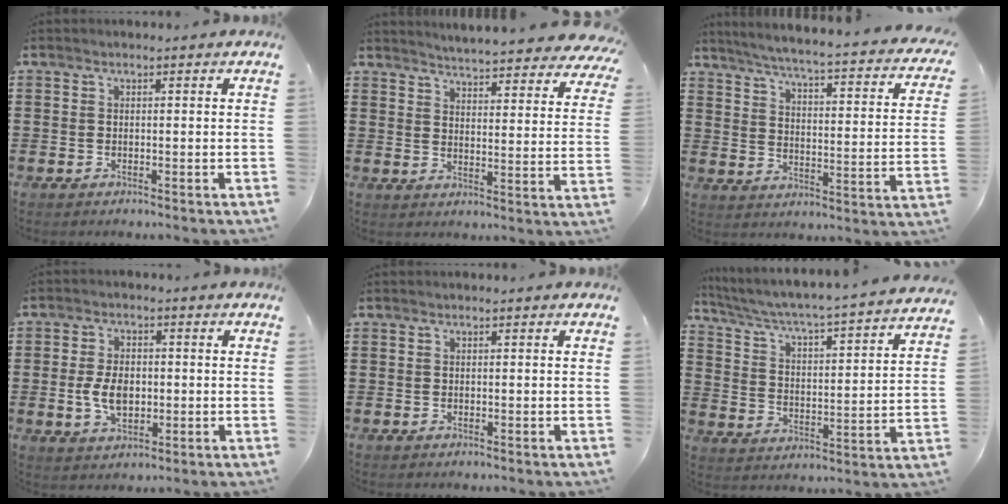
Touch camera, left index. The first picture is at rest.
{"total": 4.7, "force": [4.6, -0.6, 0.7], "torque": [-0.029, -0.039, 0.077]}
{"total": 4.1, "force": [3.3, -0.7, 2.2], "torque": [-0.062, -0.036, 0.045]}
{"total": 5.9, "force": [-0.4, 3.6, 4.7], "torque": [-0.094, 0.002, -0.012]}
{"total": 0.0}
{"total": 3.6, "force": [3.1, -0.6, 1.6], "torque": [-0.049, -0.043, 0.038]}